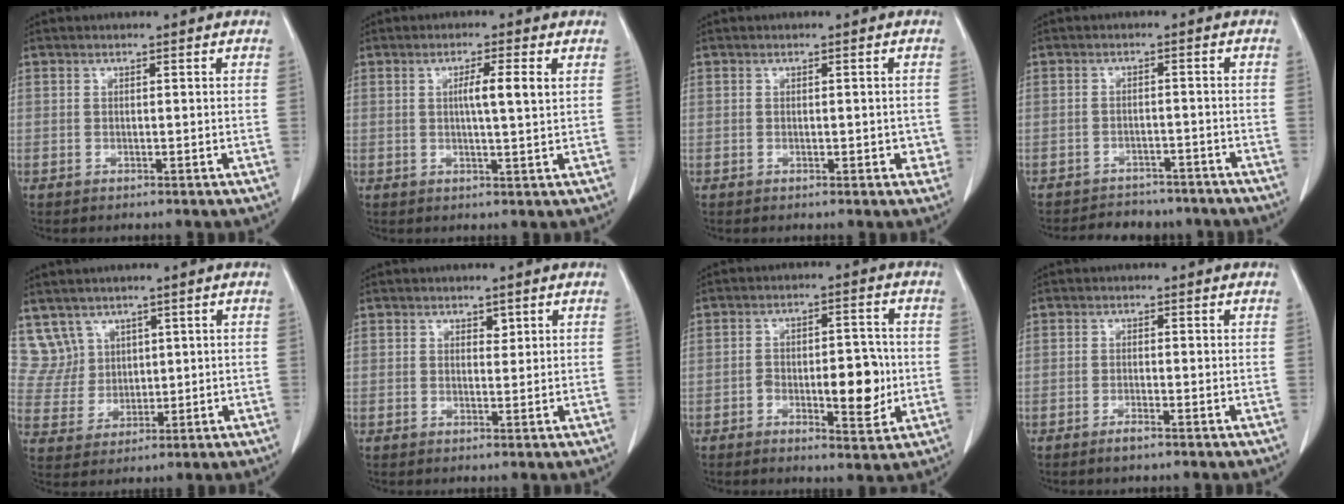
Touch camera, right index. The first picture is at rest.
{"total": 4.1, "force": [1.1, 0.0, 4.0], "torque": [-0.069, 0.000, 0.015]}
{"total": 2.3, "force": [-0.4, 1.3, 1.9], "torque": [-0.014, 0.005, -0.002]}
{"total": 10.4, "force": [-9.3, 4.1, 2.3], "torque": [-0.035, 0.006, -0.108]}
{"total": 5.6, "force": [3.5, 4.4, -0.4], "torque": [0.009, 0.011, 0.082]}
{"total": 1.1, "force": [0.6, 0.7, 0.6], "torque": [-0.004, -0.004, 0.008]}
{"total": 8.5, "force": [-1.7, 3.3, 7.7], "torque": [-0.110, 0.011, -0.019]}
{"total": 1.6, "force": [-1.2, 0.0, 1.1], "torque": [-0.024, -0.002, -0.022]}